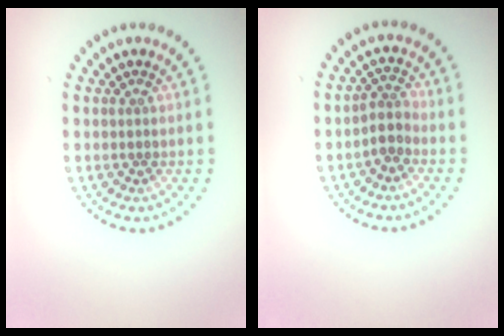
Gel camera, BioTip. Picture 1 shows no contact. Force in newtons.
{"total": 2.0, "press": 1.5, "slide": 1.3}